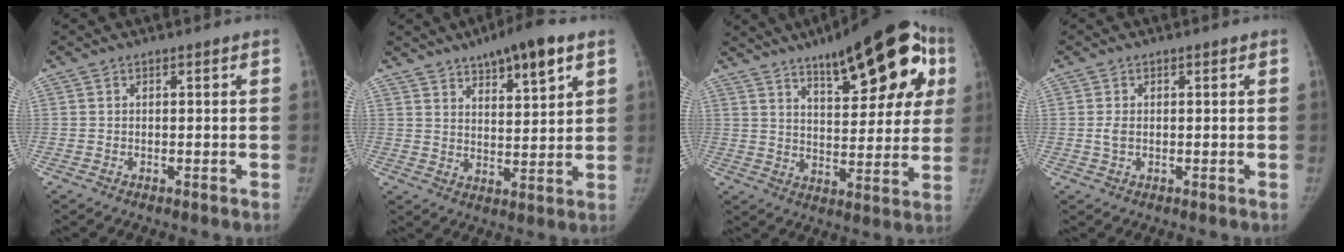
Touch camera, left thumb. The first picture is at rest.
{"total": 11.8, "force": [7.3, 3.9, 8.4], "torque": [-0.103, -0.029, 0.113]}
{"total": 24.0, "force": [11.5, 8.7, 19.2], "torque": [-0.224, -0.012, 0.164]}
{"total": 1.8, "force": [0.1, 1.2, 1.3], "torque": [-0.026, -0.001, 0.003]}